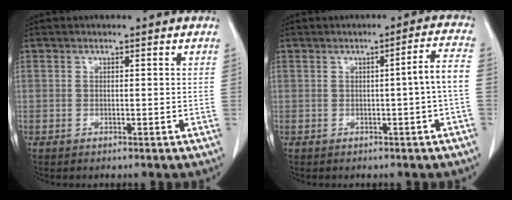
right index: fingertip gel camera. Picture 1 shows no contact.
{"total": 4.3, "force": [-0.8, -0.8, 4.2], "torque": [-0.054, 0.008, -0.010]}